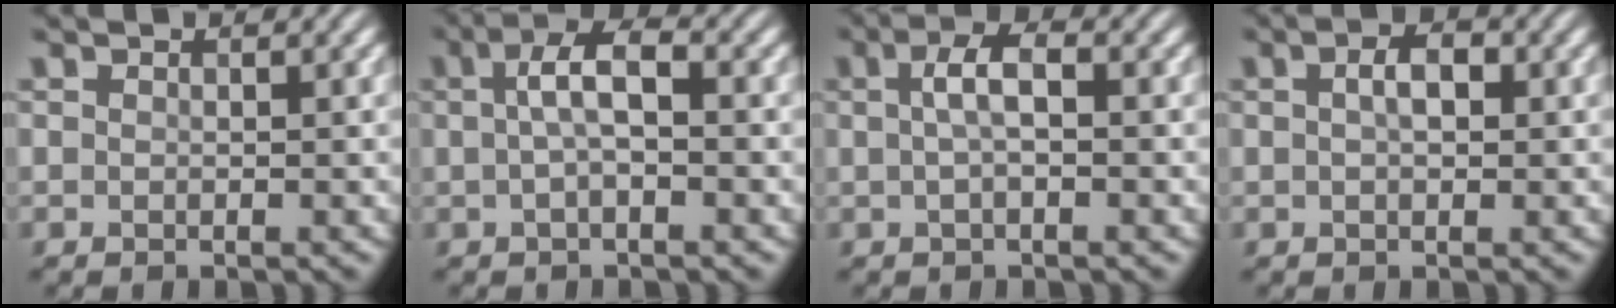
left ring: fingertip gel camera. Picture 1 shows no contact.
{"total": 3.4, "force": [0.3, 1.1, 3.2], "torque": [-0.065, 0.008, 0.001]}
{"total": 2.5, "force": [0.2, 0.8, 2.4], "torque": [-0.048, 0.006, 0.002]}
{"total": 2.3, "force": [0.4, 1.2, 2.0], "torque": [-0.032, 0.003, 0.004]}